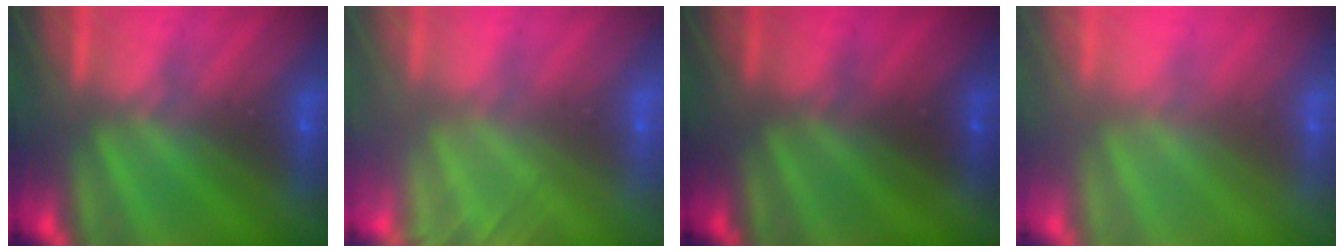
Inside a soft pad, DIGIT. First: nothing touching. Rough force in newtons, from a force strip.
{"total": 7.5}
{"total": 1.9}
{"total": 3.0}